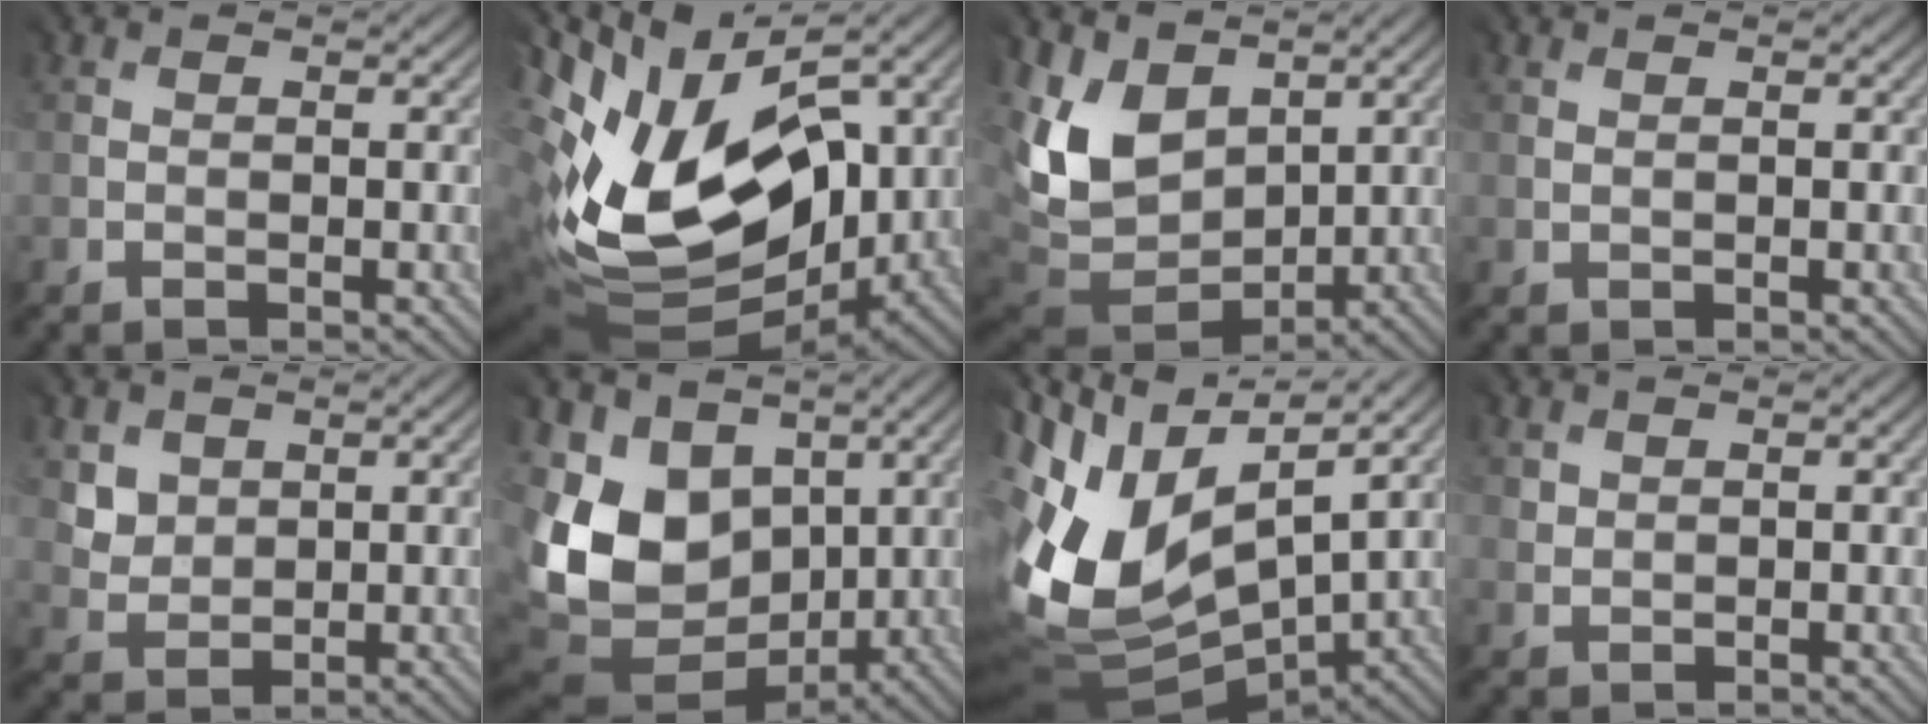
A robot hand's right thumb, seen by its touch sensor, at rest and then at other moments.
{"total": 16.9, "force": [2.4, 10.9, 12.7], "torque": [-0.250, -0.013, 0.052]}
{"total": 9.9, "force": [4.3, 7.4, 5.0], "torque": [-0.144, 0.006, 0.082]}
{"total": 0.8, "force": [0.8, 0.2, -0.2], "torque": [0.005, 0.002, 0.016]}
{"total": 3.4, "force": [2.3, 2.2, -1.3], "torque": [0.009, -0.008, 0.044]}
{"total": 12.4, "force": [1.9, 10.3, 6.7], "torque": [-0.191, -0.015, 0.041]}
{"total": 11.9, "force": [3.3, 6.9, 9.1], "torque": [-0.226, 0.006, 0.059]}
{"total": 2.2, "force": [1.8, 1.4, -0.1], "torque": [0.007, 0.002, 0.032]}